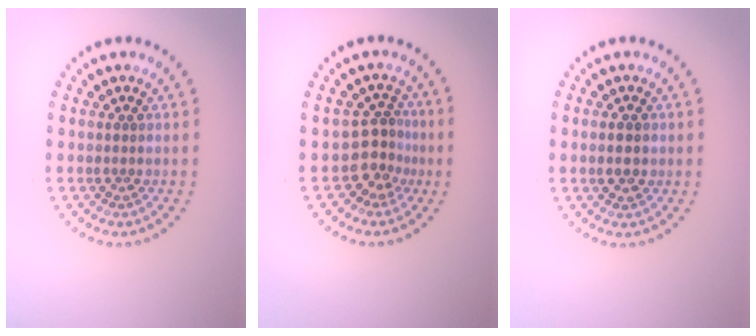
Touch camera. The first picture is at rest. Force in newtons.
{"total": 2.9, "press": 2.1, "slide": 2.1}
{"total": 2.2, "press": 2.2, "slide": 0.2}